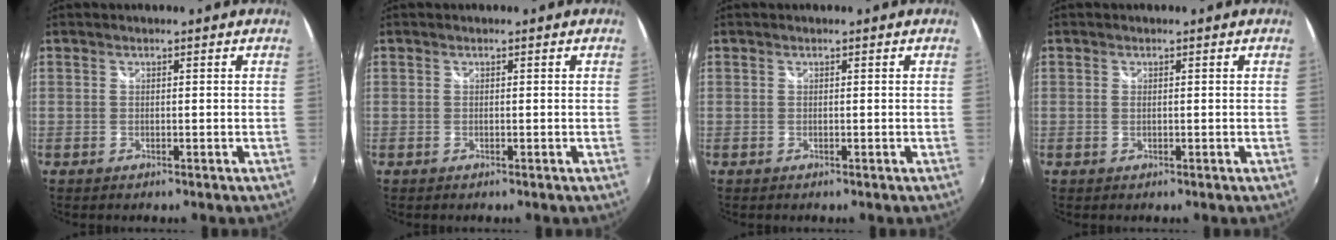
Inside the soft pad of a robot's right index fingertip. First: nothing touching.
{"total": 0.0}
{"total": 0.0}
{"total": 0.6, "force": [0.1, 0.2, 0.5], "torque": [-0.012, 0.000, 0.000]}